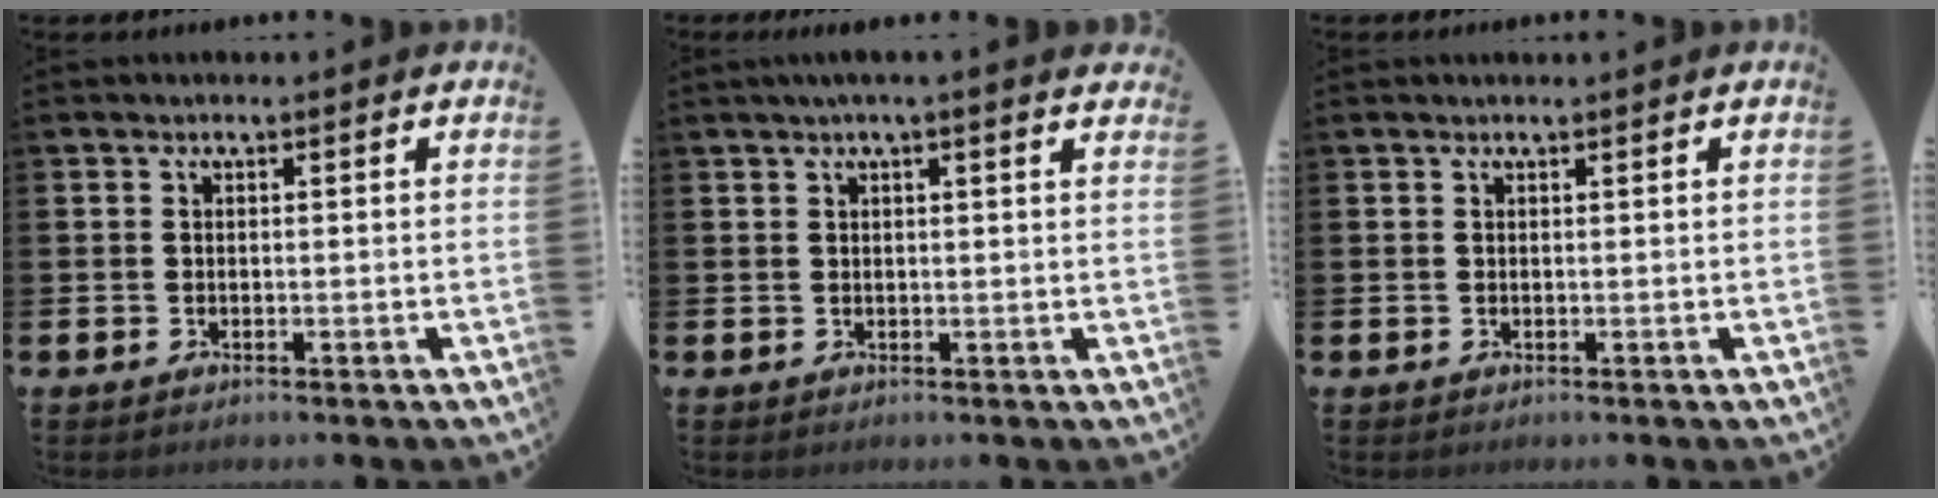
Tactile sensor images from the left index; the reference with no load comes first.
{"total": 1.9, "force": [1.7, -0.3, 0.9], "torque": [-0.016, -0.003, 0.029]}
{"total": 0.0}